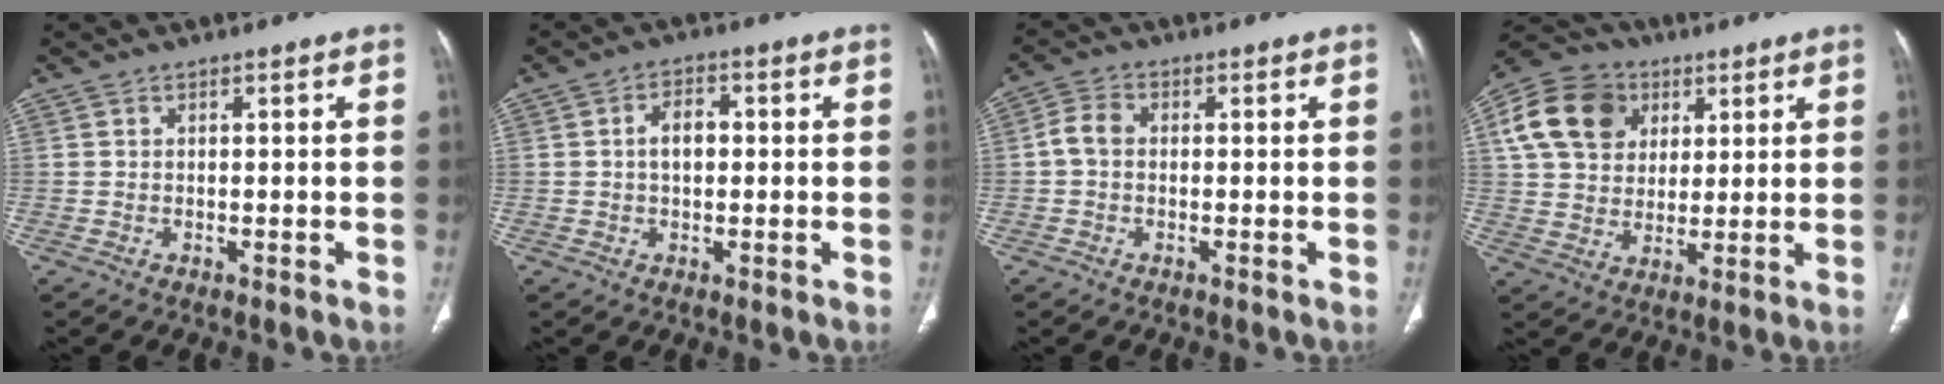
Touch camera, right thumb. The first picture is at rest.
{"total": 4.4, "force": [0.2, 2.9, 3.3], "torque": [-0.051, 0.014, -0.001]}
{"total": 3.7, "force": [-0.2, 2.7, 2.5], "torque": [-0.047, 0.010, -0.013]}
{"total": 14.9, "force": [5.0, 11.9, 7.4], "torque": [-0.122, 0.005, 0.084]}